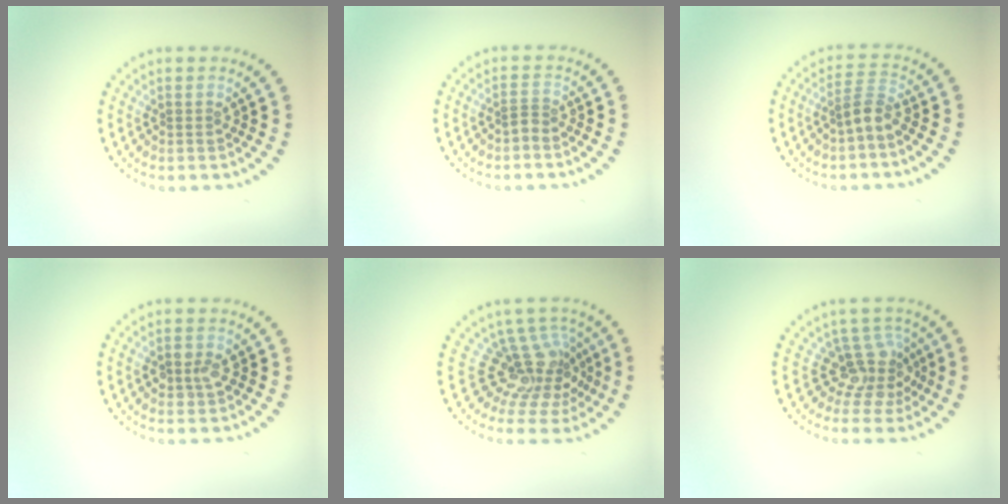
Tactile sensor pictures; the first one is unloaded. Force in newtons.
{"total": 0.9, "press": 0.5, "slide": 0.7}
{"total": 2.2, "press": 1.6, "slide": 1.5}
{"total": 2.0, "press": 2.0, "slide": 0.2}
{"total": 4.5, "press": 3.1, "slide": 3.2}
{"total": 3.5, "press": 2.5, "slide": 2.4}